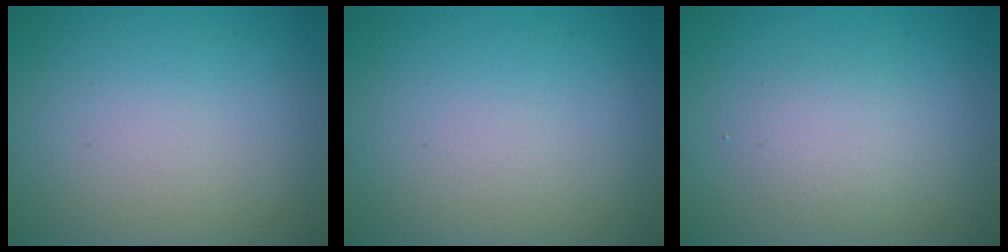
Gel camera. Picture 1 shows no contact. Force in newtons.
{"total": 0.0}
{"total": 1.8, "press": 1.8, "slide": 0.1}